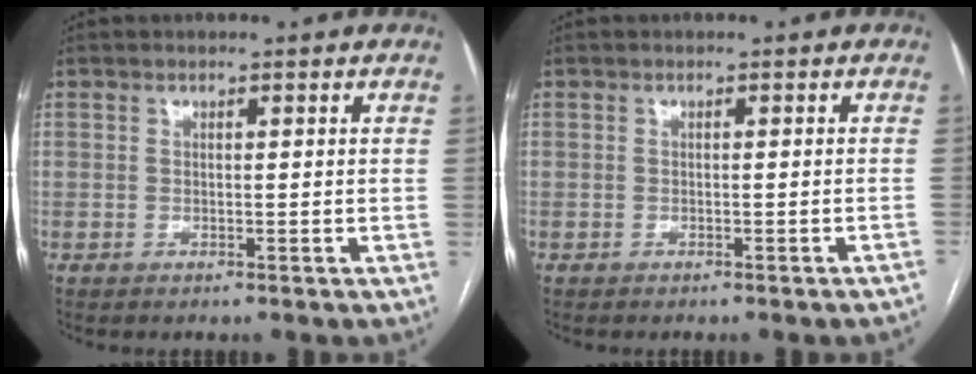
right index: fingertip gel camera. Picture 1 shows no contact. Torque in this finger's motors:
{"motor_torque": [-0.04, -0.43, -0.02, 0.00]}